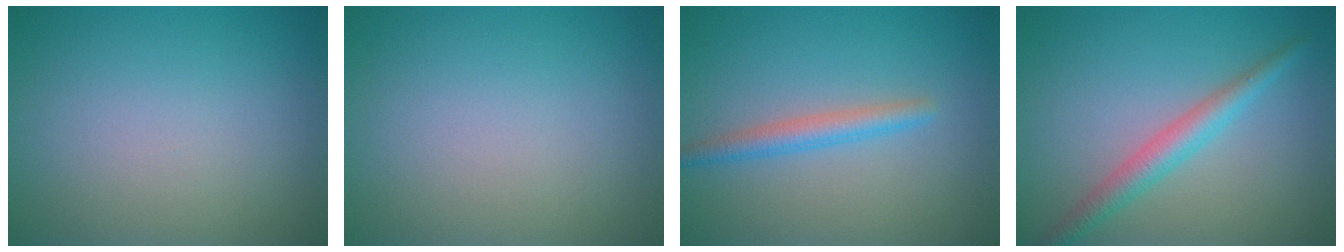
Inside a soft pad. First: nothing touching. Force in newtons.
{"total": 0.0}
{"total": 2.3, "press": 2.2, "slide": 0.2}
{"total": 2.9, "press": 2.9, "slide": 0.1}